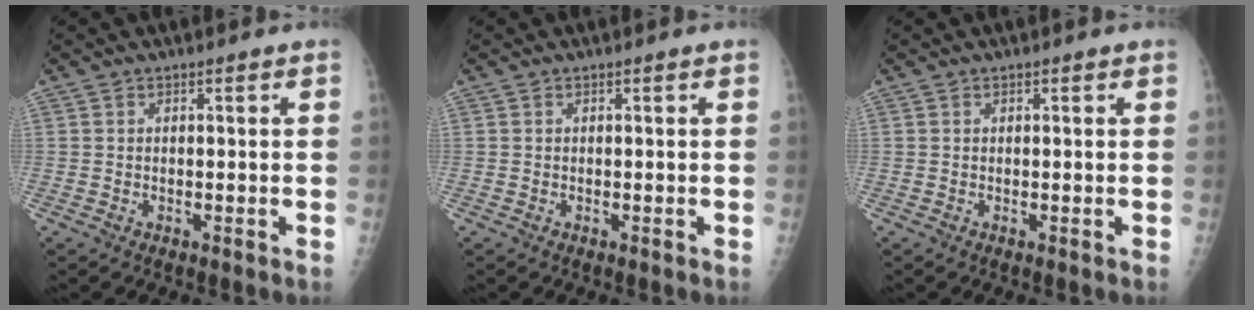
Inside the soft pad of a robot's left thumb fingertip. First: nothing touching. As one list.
[{"total": 0.0}, {"total": 0.7, "force": [0.2, 0.4, 0.5], "torque": [-0.003, 0.001, 0.001]}]